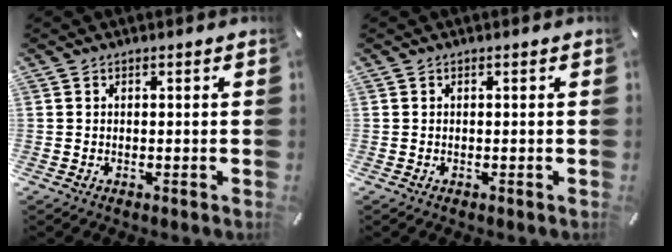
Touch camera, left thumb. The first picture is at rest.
{"total": 0.0}